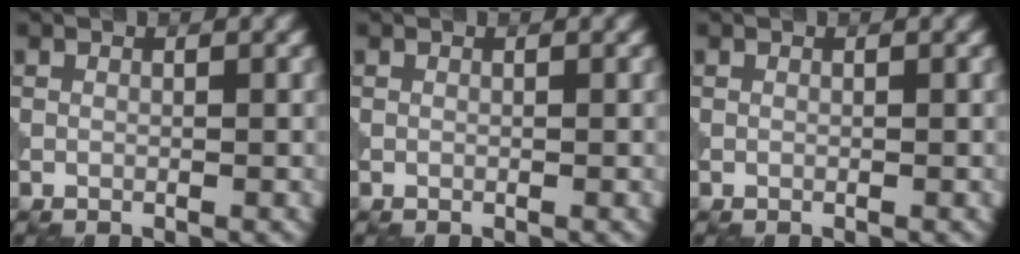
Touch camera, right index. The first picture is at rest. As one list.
[{"total": 0.0}, {"total": 0.0}]